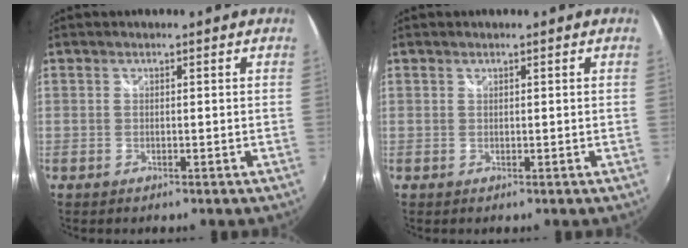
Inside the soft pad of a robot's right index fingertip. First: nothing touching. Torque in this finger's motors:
{"motor_torque": [-0.05, 0.04, -0.05, -0.01]}